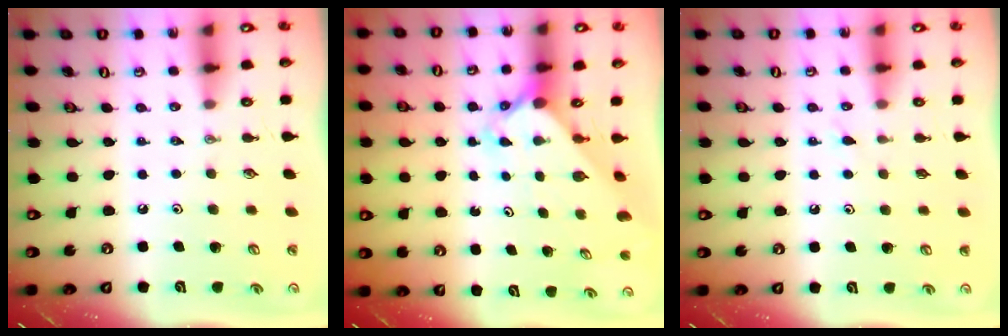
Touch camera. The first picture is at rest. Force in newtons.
{"total": 2.7, "press": 2.6, "slide": 0.3}
{"total": 6.5, "press": 6.5, "slide": 0.6}